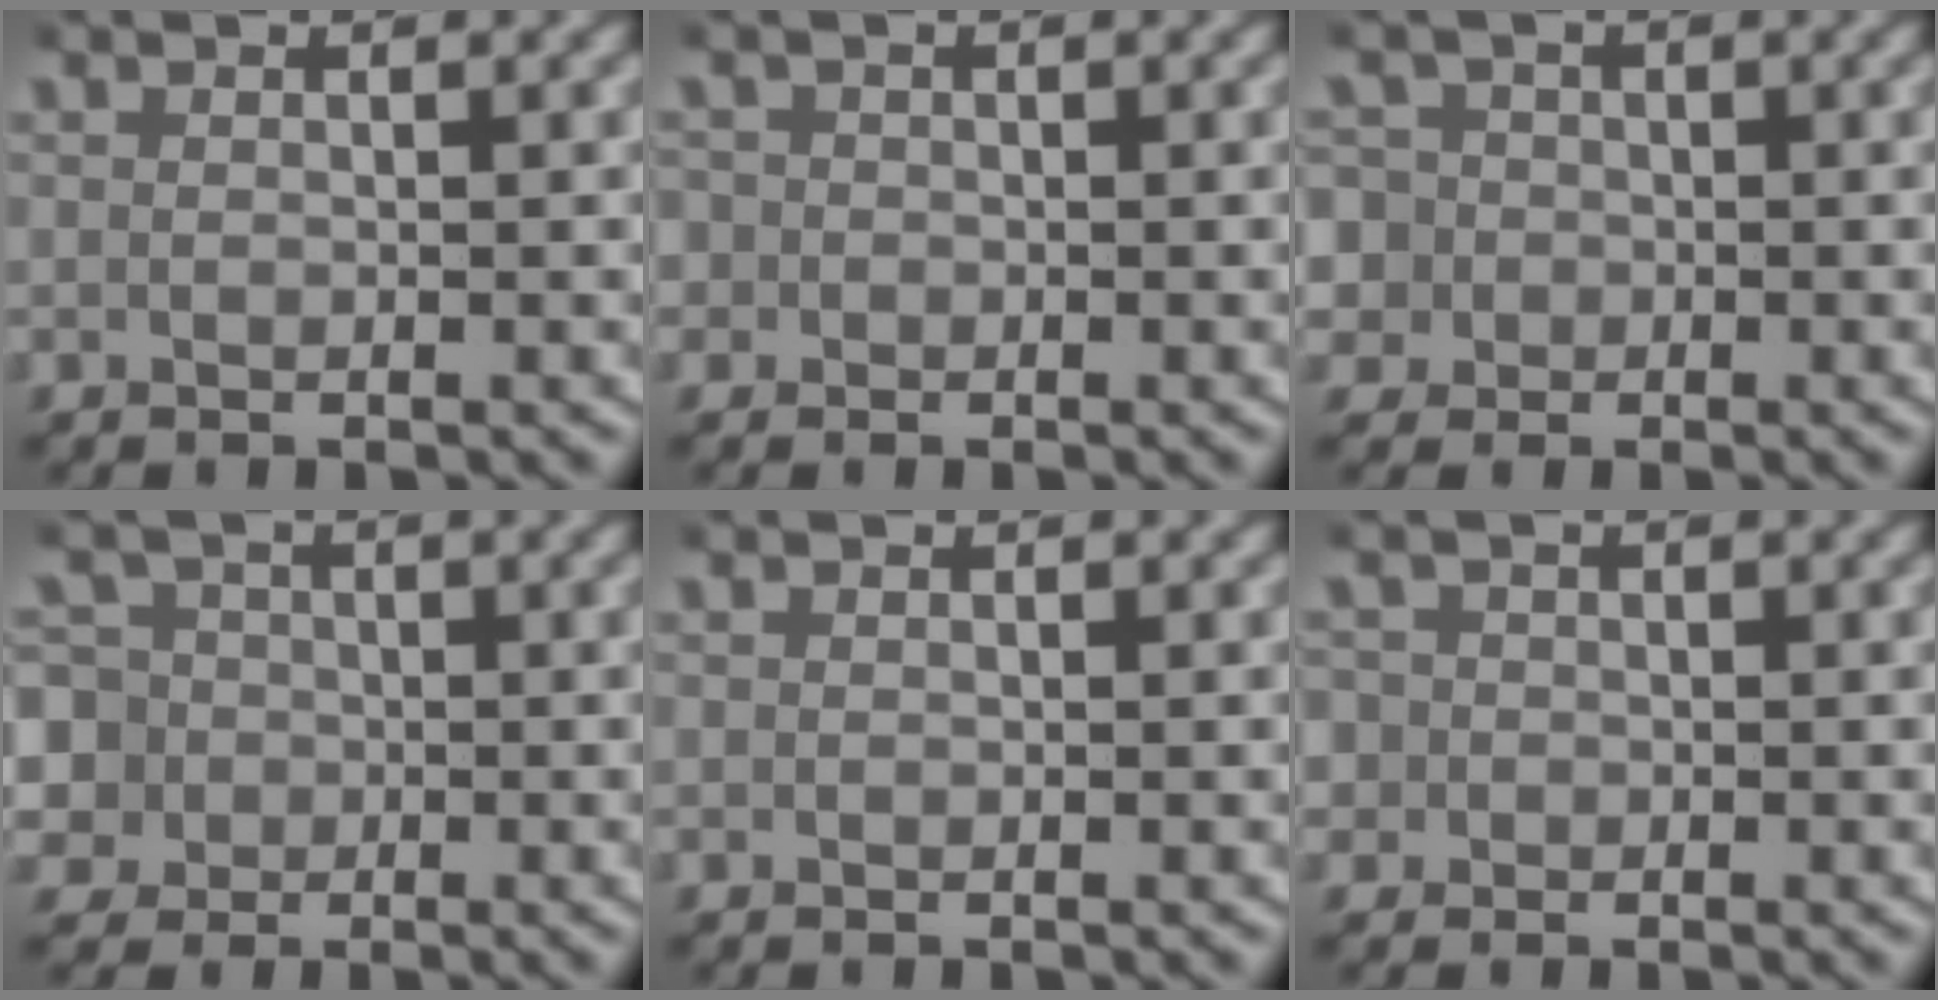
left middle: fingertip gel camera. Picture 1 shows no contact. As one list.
[{"total": 1.8, "force": [-0.1, 1.8, 0.2], "torque": [-0.006, -0.003, -0.008]}, {"total": 6.2, "force": [-0.7, 5.9, 1.7], "torque": [-0.053, -0.022, -0.016]}, {"total": 9.1, "force": [-1.7, 8.6, 2.3], "torque": [-0.075, -0.038, -0.032]}, {"total": 0.0}, {"total": 2.7, "force": [-0.2, 2.7, 0.5], "torque": [-0.016, -0.007, -0.008]}]